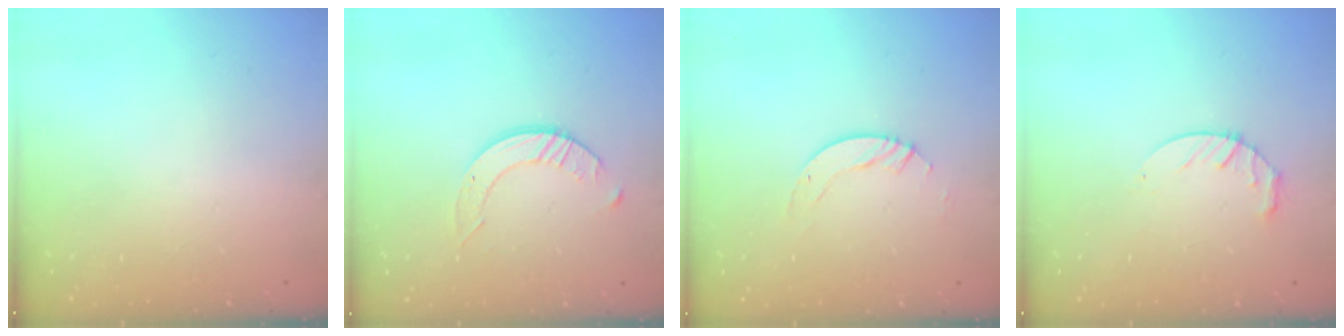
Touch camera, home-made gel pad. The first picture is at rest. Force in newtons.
{"total": 3.5, "press": 3.5, "slide": 0.3}
{"total": 3.0, "press": 3.0, "slide": 0.2}
{"total": 6.8, "press": 6.8, "slide": 0.8}